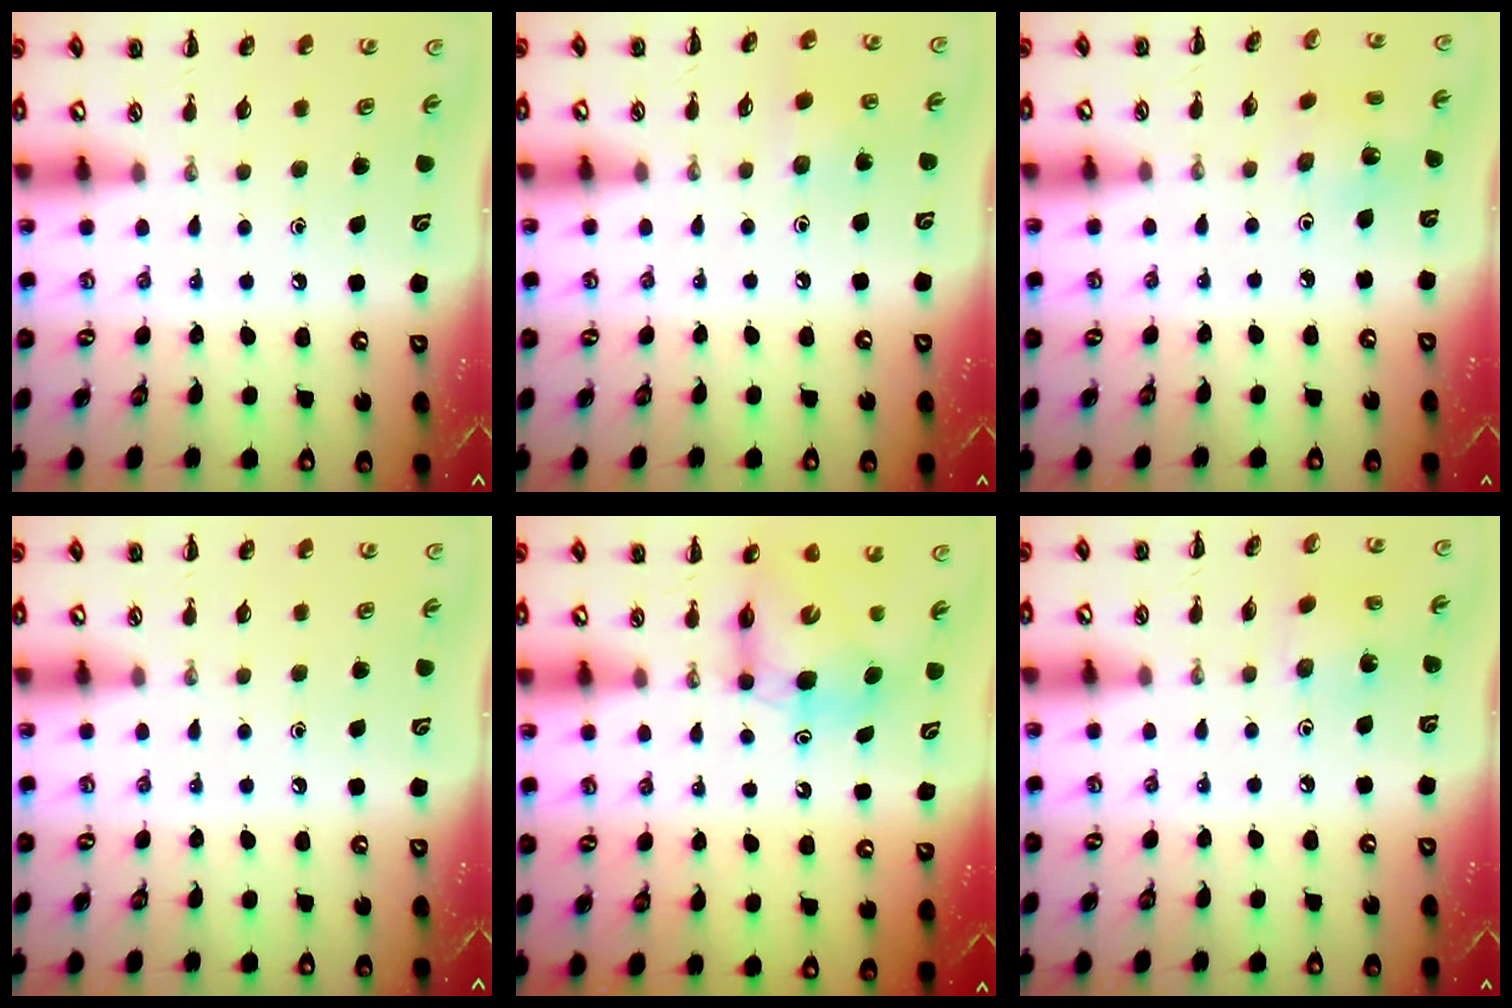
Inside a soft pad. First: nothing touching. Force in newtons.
{"total": 4.3, "press": 4.1, "slide": 1.3}
{"total": 2.6, "press": 2.4, "slide": 0.9}
{"total": 0.0}
{"total": 8.9, "press": 8.7, "slide": 1.9}
{"total": 1.8, "press": 1.7, "slide": 0.5}